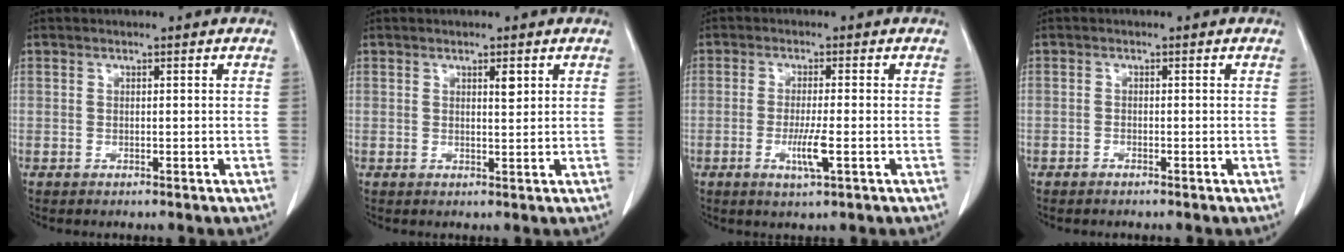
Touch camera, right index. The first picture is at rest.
{"total": 1.6, "force": [0.8, 0.4, 1.4], "torque": [-0.022, -0.004, 0.013]}
{"total": 4.2, "force": [-1.2, 0.0, 4.1], "torque": [-0.077, -0.009, -0.017]}
{"total": 0.6, "force": [-0.5, 0.1, 0.2], "torque": [-0.007, 0.000, -0.010]}